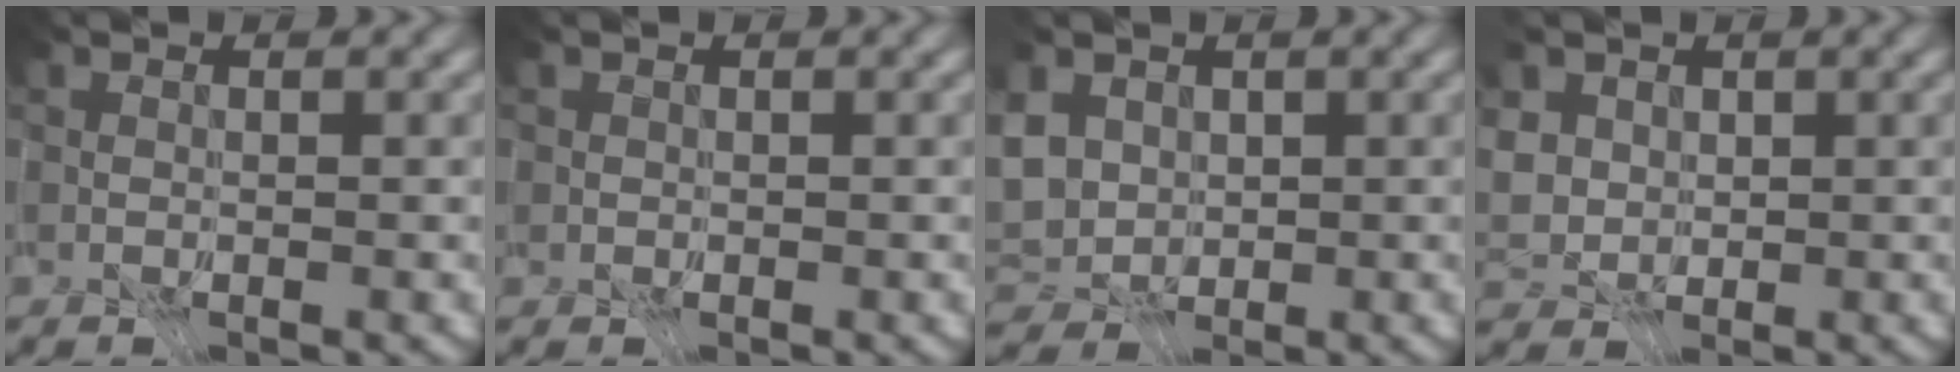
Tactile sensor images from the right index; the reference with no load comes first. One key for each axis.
{"total": 1.5, "fx": 0.6, "fy": 1.2, "fz": 0.7, "tx": -0.012, "ty": 0.003, "tz": 0.001}
{"total": 2.3, "fx": -0.4, "fy": 1.5, "fz": 1.7, "tx": -0.040, "ty": -0.001, "tz": -0.010}
{"total": 1.3, "fx": 0.1, "fy": 1.1, "fz": 0.7, "tx": -0.028, "ty": 0.005, "tz": -0.005}